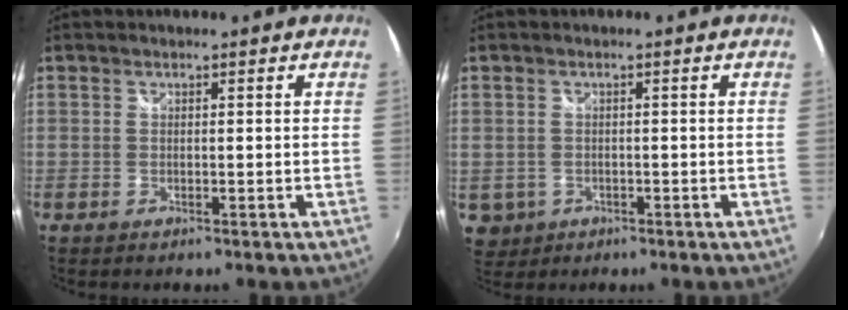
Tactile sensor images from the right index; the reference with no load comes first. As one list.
[{"total": 4.6, "force": [-0.8, 4.3, 1.2], "torque": [-0.033, -0.002, -0.003]}]